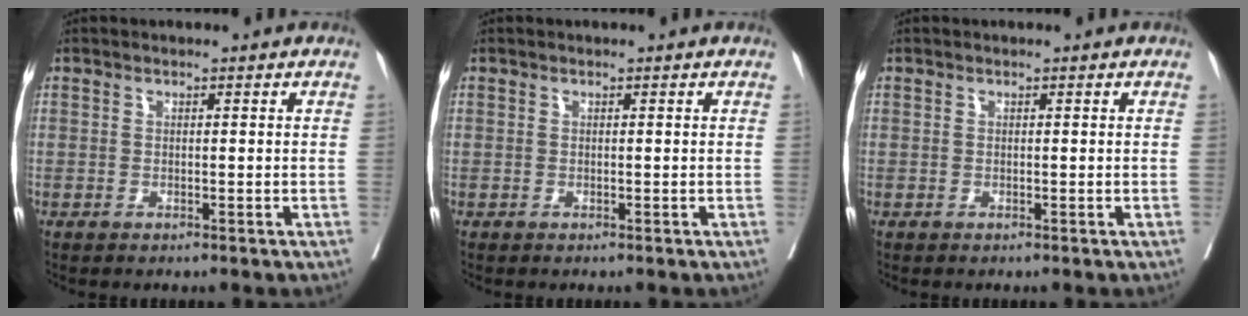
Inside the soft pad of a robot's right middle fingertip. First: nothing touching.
{"total": 0.0}
{"total": 0.0}